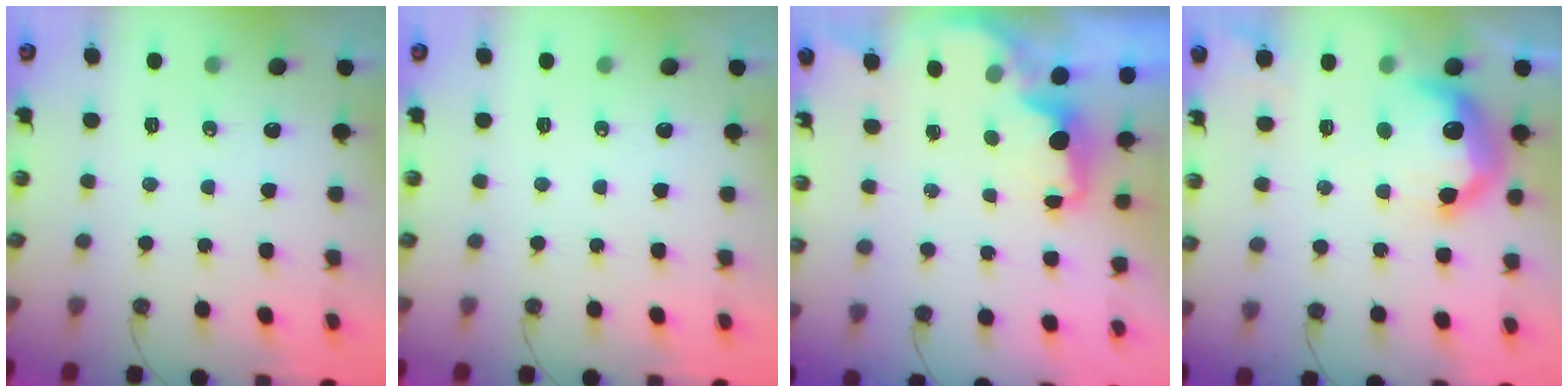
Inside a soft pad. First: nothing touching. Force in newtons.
{"total": 0.0}
{"total": 2.1, "press": 2.0, "slide": 0.6}
{"total": 13.6, "press": 13.6, "slide": 0.9}